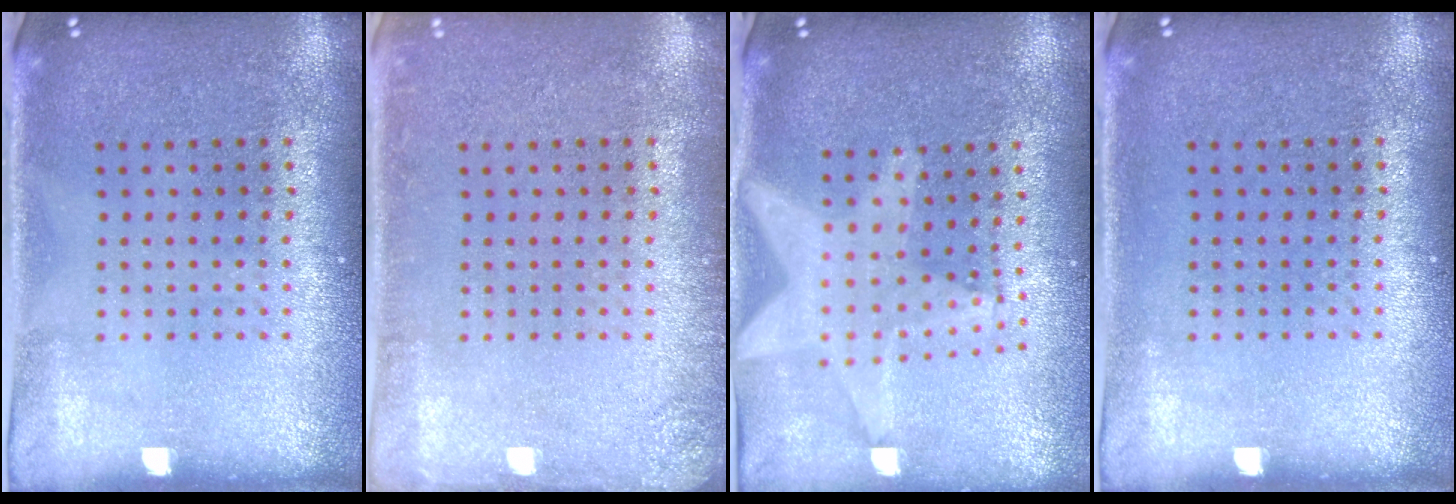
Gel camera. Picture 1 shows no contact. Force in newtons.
{"total": 1.5, "press": 1.5, "slide": 0.2}
{"total": 2.3, "press": 1.9, "slide": 1.3}
{"total": 0.0}